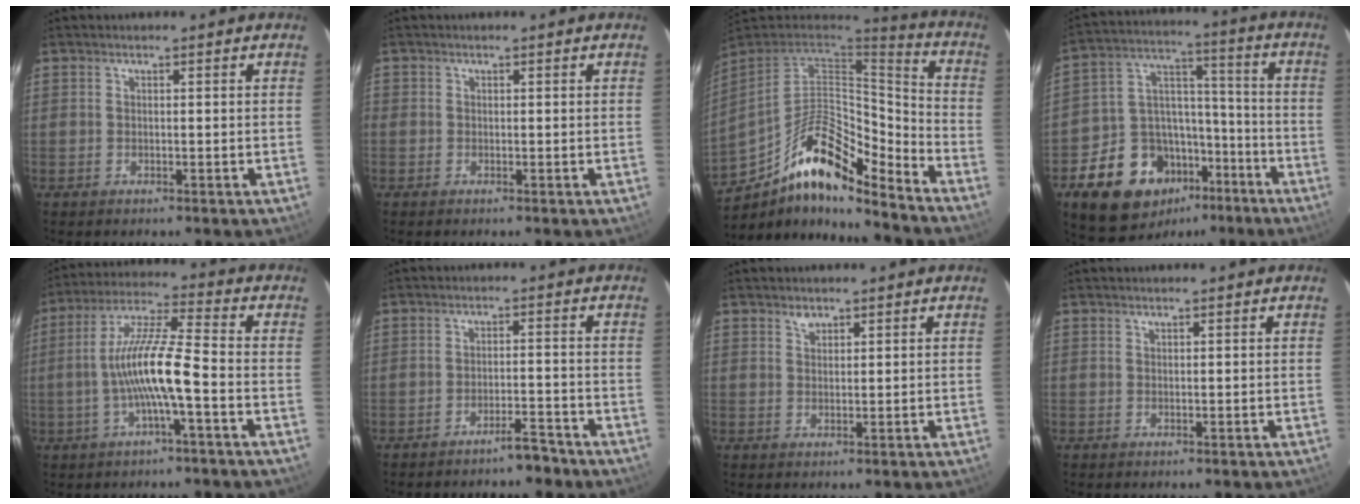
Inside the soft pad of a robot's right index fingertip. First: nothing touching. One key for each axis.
{"total": 0.0}
{"total": 19.1, "fx": -13.1, "fy": 6.8, "fz": 12.2, "tx": -0.233, "ty": 0.001, "tz": -0.232}
{"total": 18.5, "fx": -10.2, "fy": 13.3, "fz": 7.7, "tx": -0.174, "ty": 0.054, "tz": -0.143}
{"total": 11.0, "fx": -2.9, "fy": 0.8, "fz": 10.6, "tx": -0.212, "ty": 0.012, "tz": -0.055}
{"total": 4.0, "fx": -3.5, "fy": 0.9, "fz": 1.6, "tx": -0.035, "ty": 0.010, "tz": -0.046}
{"total": 1.6, "fx": 1.2, "fy": 0.9, "fz": 0.5, "tx": -0.006, "ty": 0.002, "tz": 0.021}
{"total": 0.0}